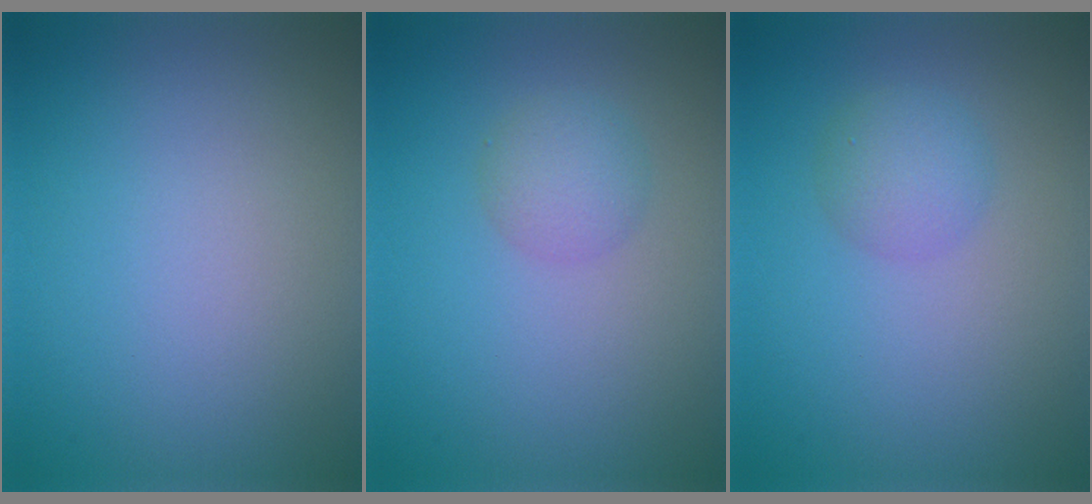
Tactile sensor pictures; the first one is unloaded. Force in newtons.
{"total": 2.2, "press": 2.2, "slide": 0.1}
{"total": 2.4, "press": 2.4, "slide": 0.0}